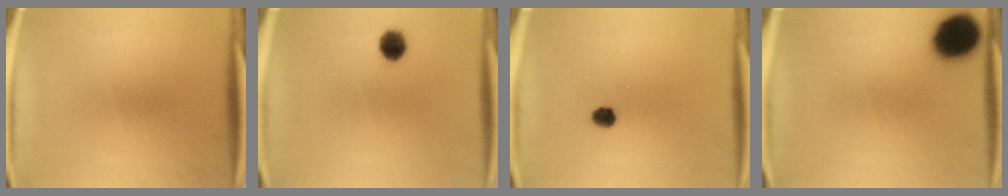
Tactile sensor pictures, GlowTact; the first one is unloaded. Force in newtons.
{"total": 4.3}
{"total": 2.7}
{"total": 13.7}